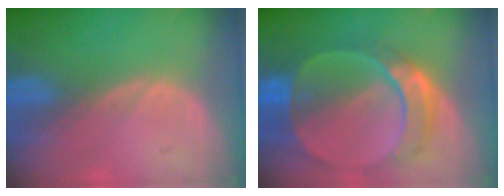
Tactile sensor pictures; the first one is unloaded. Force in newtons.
{"total": 9.4, "press": 8.3, "slide": 4.5}